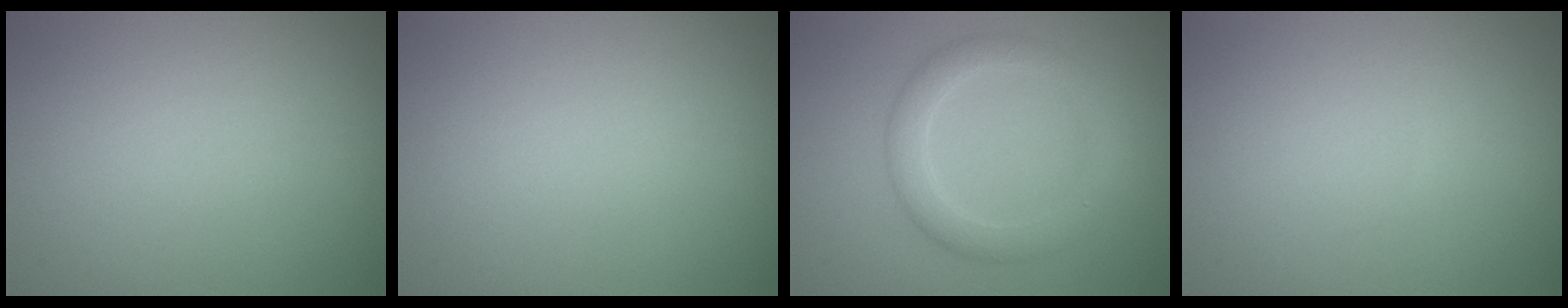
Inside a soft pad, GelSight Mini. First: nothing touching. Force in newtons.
{"total": 0.0}
{"total": 3.3, "press": 3.3, "slide": 0.1}
{"total": 0.0}